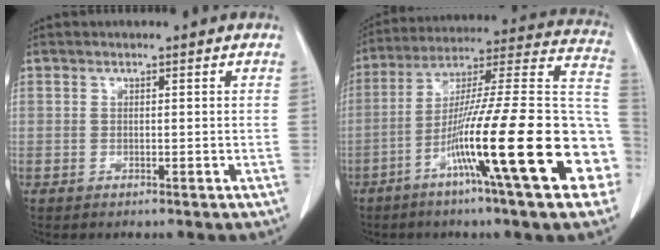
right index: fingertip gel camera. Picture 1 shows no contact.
{"total": 27.0, "force": [-9.7, 1.4, 25.1], "torque": [-0.311, -0.009, -0.162]}